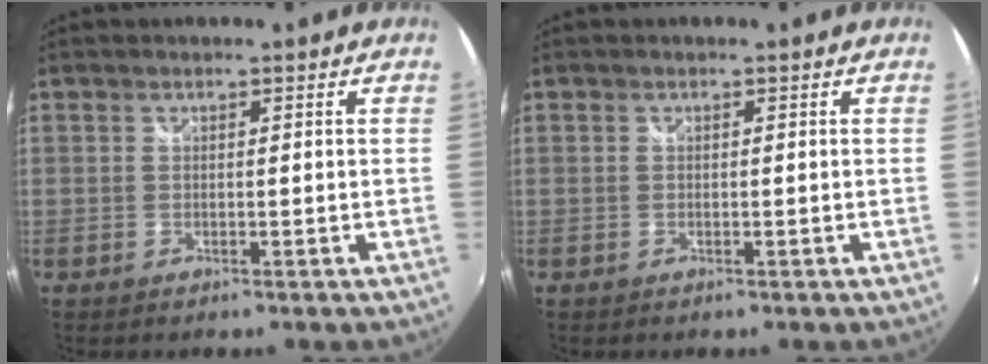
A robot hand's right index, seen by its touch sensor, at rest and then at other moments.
{"total": 0.0}